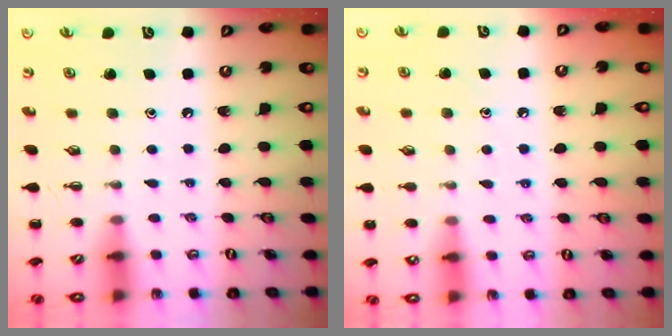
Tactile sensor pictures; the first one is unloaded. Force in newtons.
{"total": 7.9, "press": 7.6, "slide": 2.0}